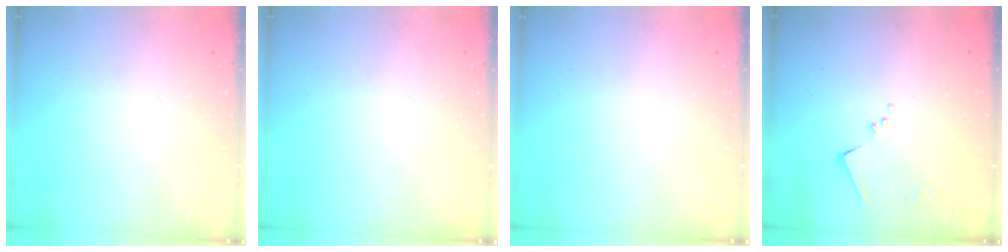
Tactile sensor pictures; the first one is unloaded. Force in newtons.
{"total": 0.0}
{"total": 0.0}
{"total": 6.6, "press": 6.6, "slide": 0.4}